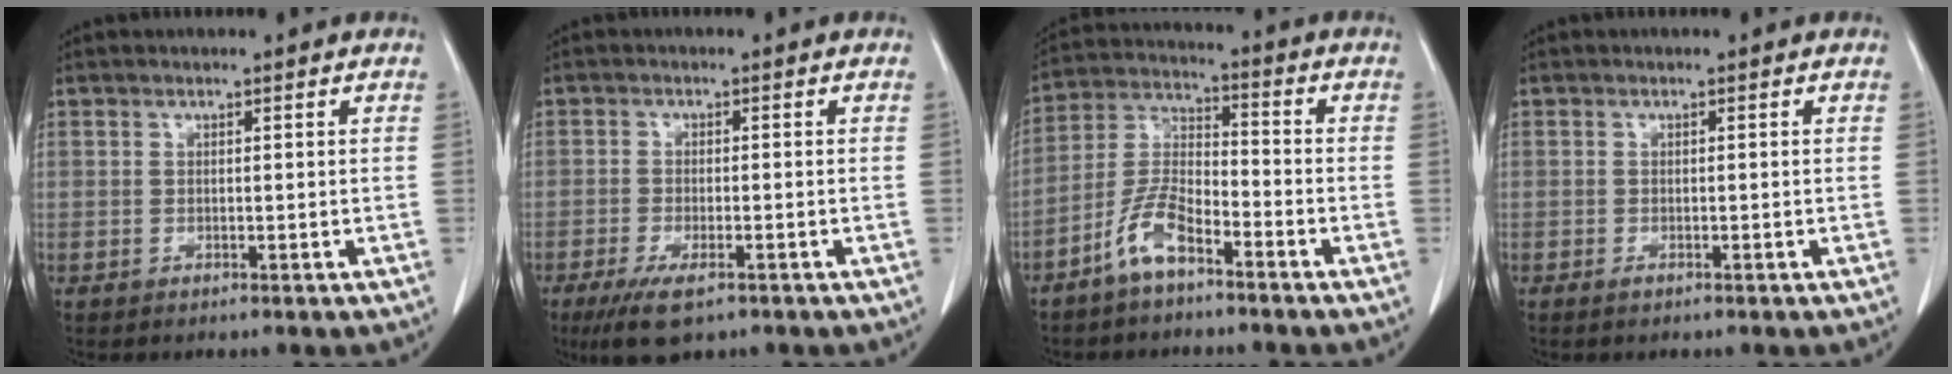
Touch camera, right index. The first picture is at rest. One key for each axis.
{"total": 6.4, "fx": -4.1, "fy": 1.7, "fz": 4.6, "tx": -0.083, "ty": -0.016, "tz": -0.066}
{"total": 8.0, "fx": -5.2, "fy": 2.4, "fz": 5.5, "tx": -0.127, "ty": 0.006, "tz": -0.108}
{"total": 0.8, "fx": -0.5, "fy": 0.1, "fz": 0.6, "tx": -0.010, "ty": -0.001, "tz": -0.008}